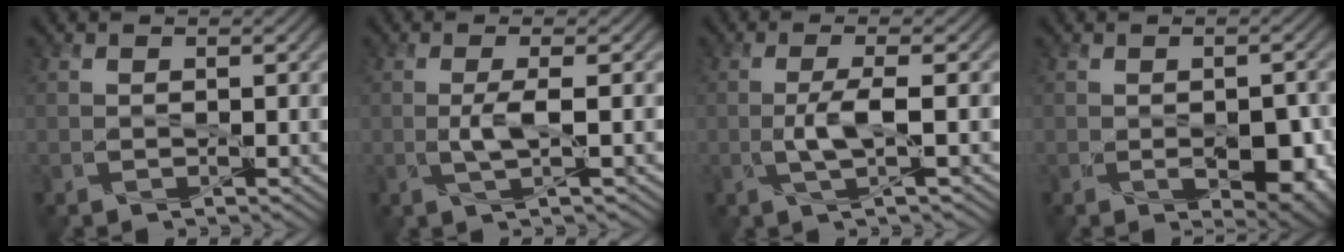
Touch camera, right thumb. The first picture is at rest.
{"total": 2.7, "force": [-0.1, 0.4, 2.7], "torque": [-0.055, 0.003, -0.005]}
{"total": 3.5, "force": [-0.5, 0.6, 3.4], "torque": [-0.072, 0.004, -0.016]}
{"total": 6.0, "force": [-1.4, 3.4, 4.7], "torque": [-0.068, -0.027, -0.005]}